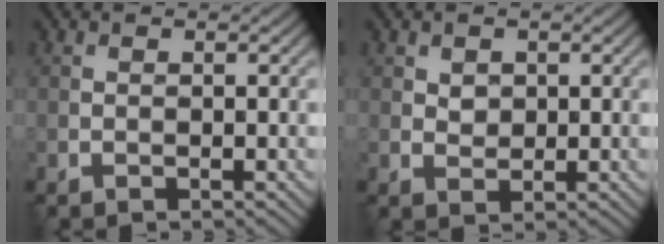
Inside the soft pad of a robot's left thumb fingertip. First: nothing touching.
{"total": 1.6, "force": [0.6, 1.3, 0.7], "torque": [-0.017, -0.003, 0.012]}